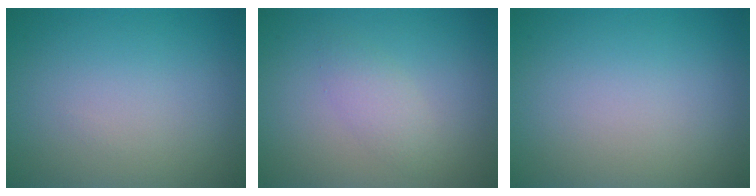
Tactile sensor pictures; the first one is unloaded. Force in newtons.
{"total": 1.8, "press": 1.8, "slide": 0.0}
{"total": 0.0}